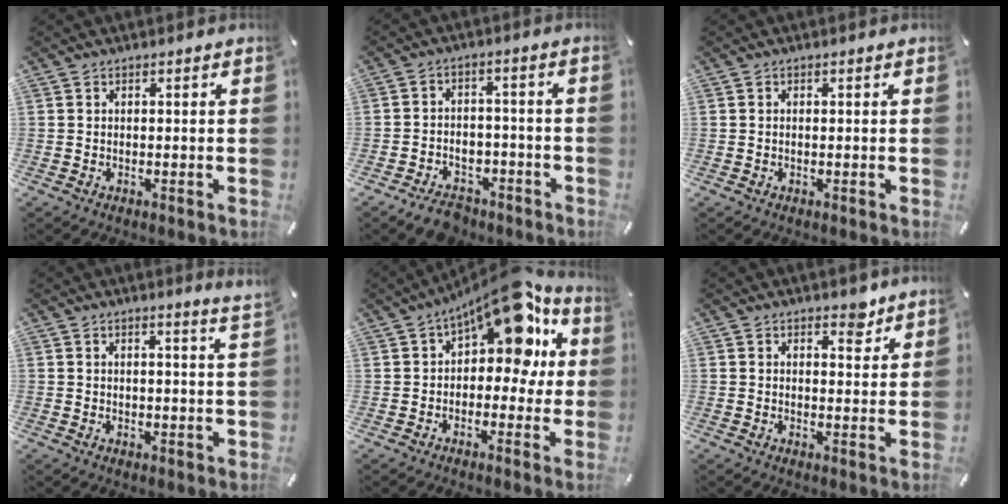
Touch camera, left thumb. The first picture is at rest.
{"total": 6.2, "force": [-4.5, 3.8, 1.8], "torque": [-0.020, 0.036, -0.080]}
{"total": 0.5, "force": [-0.1, 0.2, 0.5], "torque": [-0.009, -0.001, -0.002]}
{"total": 3.1, "force": [2.2, -0.2, 2.2], "torque": [-0.035, -0.015, 0.036]}
{"total": 15.1, "force": [7.5, 7.4, 10.9], "torque": [-0.150, -0.048, 0.125]}
{"total": 4.1, "force": [3.0, 2.3, 1.7], "torque": [-0.001, -0.021, 0.045]}